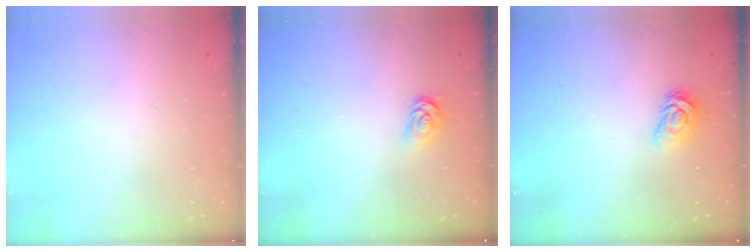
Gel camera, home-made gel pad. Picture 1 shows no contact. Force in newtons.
{"total": 2.6, "press": 2.6, "slide": 0.4}
{"total": 5.1, "press": 5.0, "slide": 0.6}